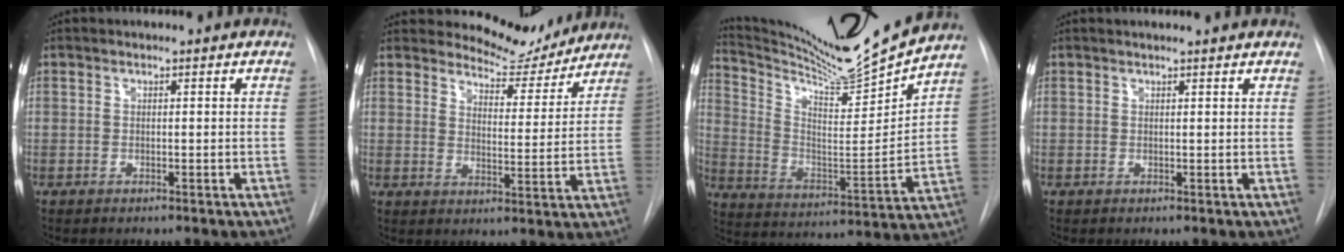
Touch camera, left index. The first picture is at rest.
{"total": 7.8, "force": [7.5, 2.0, 0.1], "torque": [0.003, -0.024, 0.102]}
{"total": 17.1, "force": [16.1, -1.4, 5.7], "torque": [-0.120, -0.067, 0.259]}
{"total": 2.9, "force": [2.6, 0.0, 1.2], "torque": [-0.015, 0.013, 0.025]}